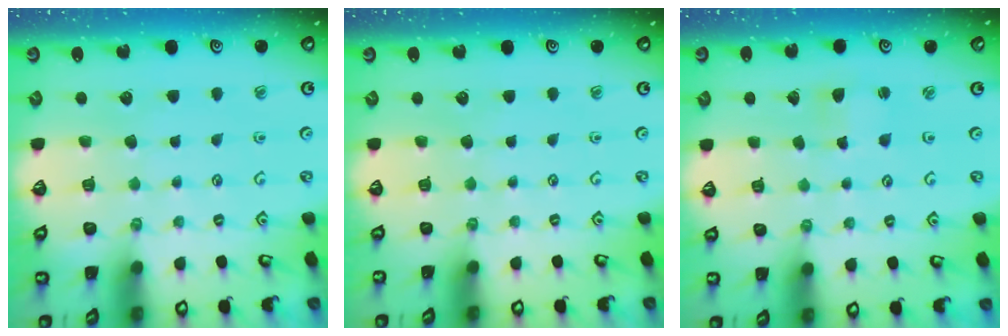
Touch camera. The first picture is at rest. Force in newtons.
{"total": 0.0}
{"total": 2.5, "press": 2.5, "slide": 0.1}